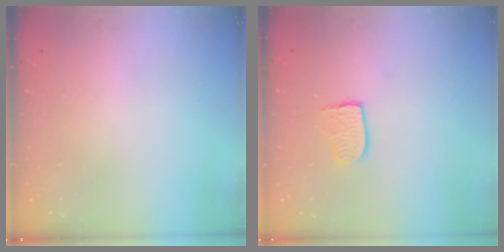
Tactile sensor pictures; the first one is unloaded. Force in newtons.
{"total": 6.1, "press": 6.1, "slide": 0.5}